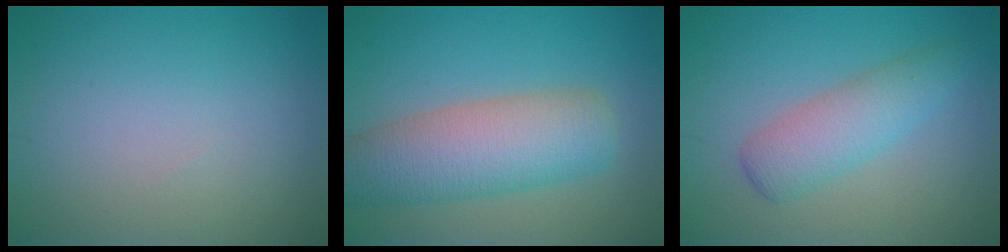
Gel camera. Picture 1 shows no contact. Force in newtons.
{"total": 7.3, "press": 7.3, "slide": 0.6}
{"total": 3.8, "press": 3.8, "slide": 0.2}